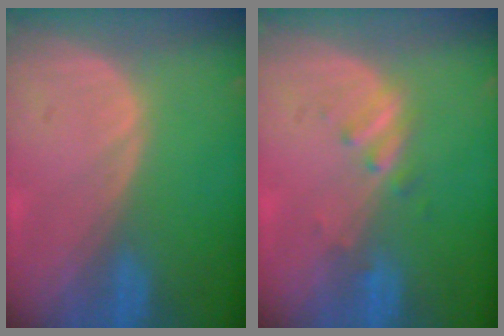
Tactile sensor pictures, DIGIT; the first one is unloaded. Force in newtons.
{"total": 2.3, "press": 2.3, "slide": 0.3}